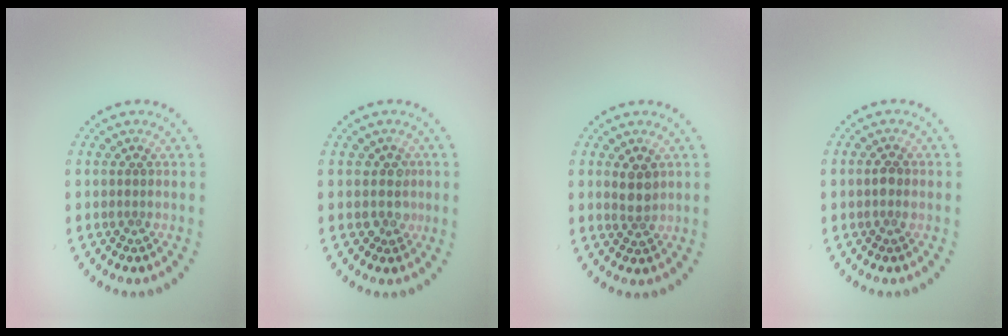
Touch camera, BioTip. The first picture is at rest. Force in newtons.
{"total": 1.7, "press": 1.4, "slide": 0.9}
{"total": 1.9, "press": 1.7, "slide": 0.9}
{"total": 1.0, "press": 1.0, "slide": 0.2}